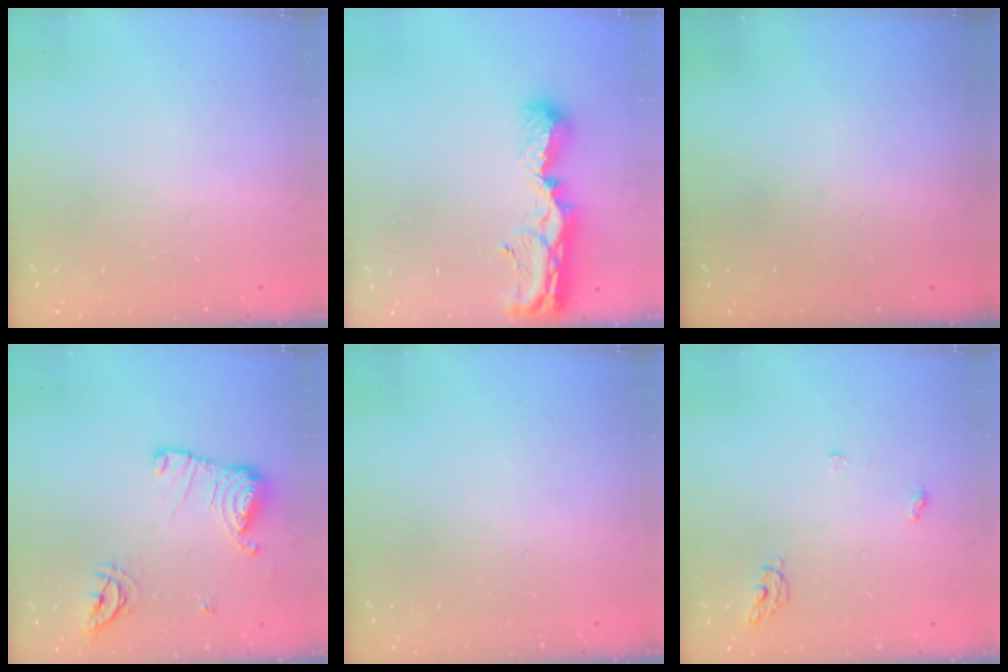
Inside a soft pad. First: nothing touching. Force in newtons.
{"total": 10.1, "press": 10.0, "slide": 0.8}
{"total": 0.0}
{"total": 12.8, "press": 12.8, "slide": 0.5}
{"total": 0.0}
{"total": 5.0, "press": 5.0, "slide": 0.3}